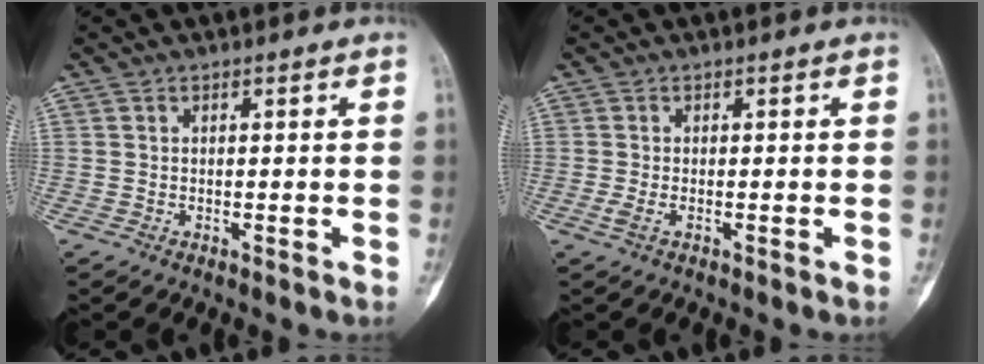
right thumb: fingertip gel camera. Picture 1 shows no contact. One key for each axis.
{"total": 1.5, "fx": -0.5, "fy": 0.5, "fz": 1.3, "tx": -0.037, "ty": -0.003, "tz": -0.013}